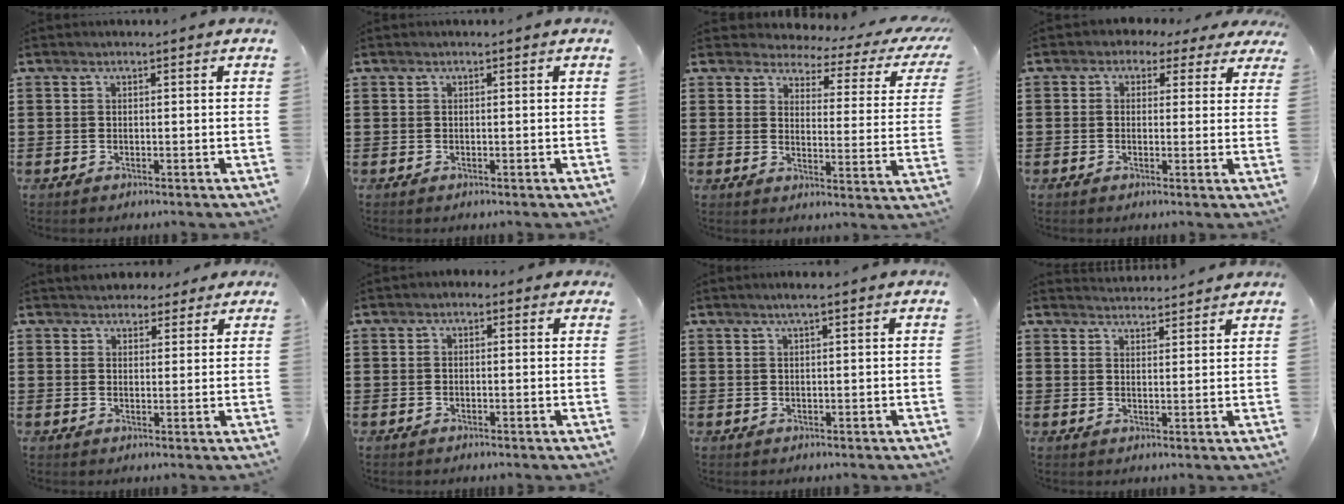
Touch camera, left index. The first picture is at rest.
{"total": 0.0}
{"total": 2.7, "force": [2.2, 0.8, 1.2], "torque": [-0.042, -0.017, 0.029]}
{"total": 2.1, "force": [1.0, 1.7, 0.7], "torque": [-0.023, 0.005, 0.016]}
{"total": 3.2, "force": [2.7, 1.8, 0.1], "torque": [-0.006, 0.001, 0.049]}
{"total": 1.0, "force": [-0.4, 0.8, 0.3], "torque": [-0.009, 0.004, -0.009]}
{"total": 1.4, "force": [0.8, 0.0, 1.2], "torque": [-0.023, 0.001, 0.015]}
{"total": 2.7, "force": [2.7, 0.1, -0.1], "torque": [-0.005, -0.009, 0.051]}